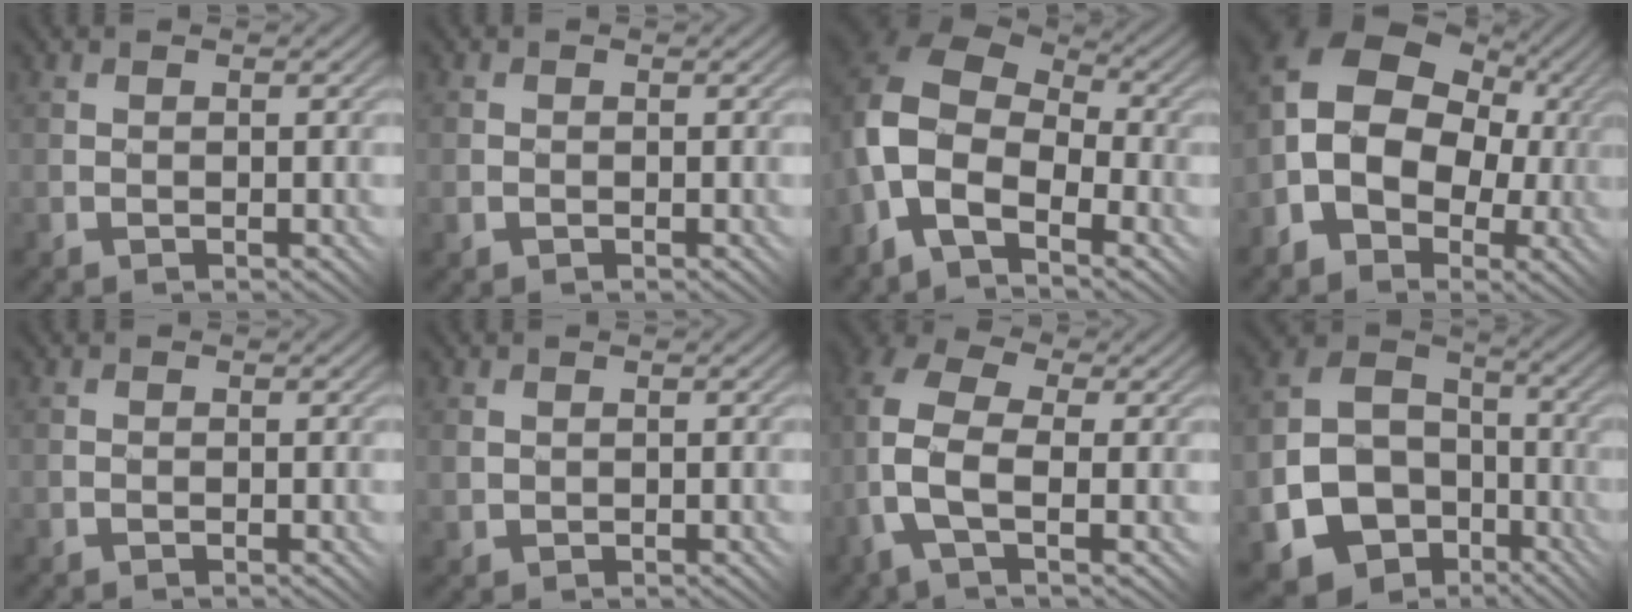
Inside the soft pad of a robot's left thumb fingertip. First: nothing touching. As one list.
[{"total": 1.0, "force": [-0.2, 1.0, 0.0], "torque": [-0.001, -0.002, -0.005]}, {"total": 13.2, "force": [-4.3, 8.8, 8.9], "torque": [-0.206, -0.029, -0.067]}, {"total": 13.3, "force": [-1.0, 10.2, 8.5], "torque": [-0.157, -0.002, -0.023]}, {"total": 0.0}, {"total": 1.4, "force": [0.5, 1.2, 0.6], "torque": [-0.016, -0.004, 0.010]}, {"total": 8.6, "force": [-1.2, 4.5, 7.2], "torque": [-0.193, 0.013, -0.043]}, {"total": 15.8, "force": [-6.9, 12.4, 6.9], "torque": [-0.162, -0.055, -0.117]}]